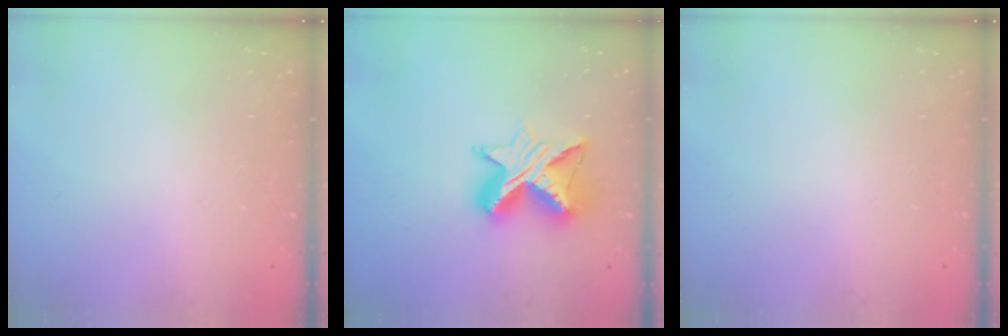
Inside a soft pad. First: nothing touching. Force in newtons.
{"total": 11.8, "press": 11.8, "slide": 0.9}
{"total": 0.0}